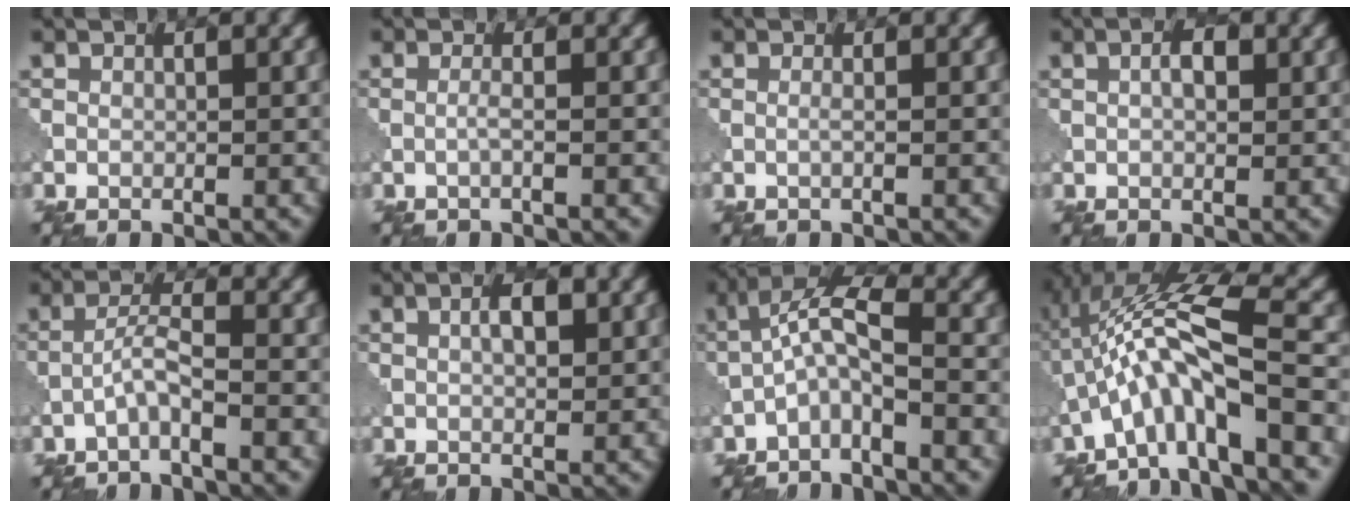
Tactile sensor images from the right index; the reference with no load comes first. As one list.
[{"total": 1.0, "force": [-0.4, 0.1, 0.9], "torque": [-0.018, 0.001, -0.010]}, {"total": 0.7, "force": [-0.2, 0.1, 0.6], "torque": [-0.013, -0.003, -0.008]}, {"total": 2.1, "force": [0.4, 1.1, 1.7], "torque": [-0.031, 0.003, 0.006]}, {"total": 2.5, "force": [-1.5, 0.2, 1.9], "torque": [-0.041, 0.011, -0.035]}, {"total": 2.6, "force": [0.7, 1.1, 2.2], "torque": [-0.042, 0.003, 0.013]}, {"total": 4.2, "force": [-1.8, 1.1, 3.7], "torque": [-0.073, 0.014, -0.044]}, {"total": 8.0, "force": [-2.4, 1.4, 7.5], "torque": [-0.135, 0.026, -0.049]}]